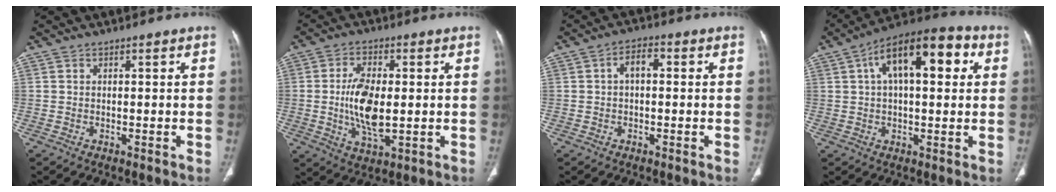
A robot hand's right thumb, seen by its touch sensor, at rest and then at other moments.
{"total": 10.7, "force": [-0.2, 5.1, 9.4], "torque": [-0.177, -0.008, 0.000]}
{"total": 3.8, "force": [0.3, 2.1, 3.1], "torque": [-0.047, 0.015, -0.001]}
{"total": 16.8, "force": [4.9, 7.7, 14.1], "torque": [-0.194, 0.028, 0.068]}